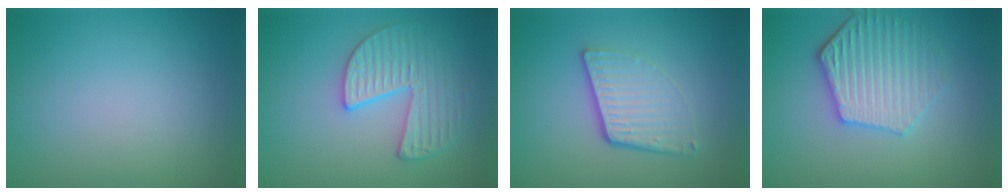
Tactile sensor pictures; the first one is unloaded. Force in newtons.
{"total": 3.6, "press": 3.5, "slide": 0.6}
{"total": 4.4, "press": 2.8, "slide": 3.4}
{"total": 4.8, "press": 4.2, "slide": 2.4}